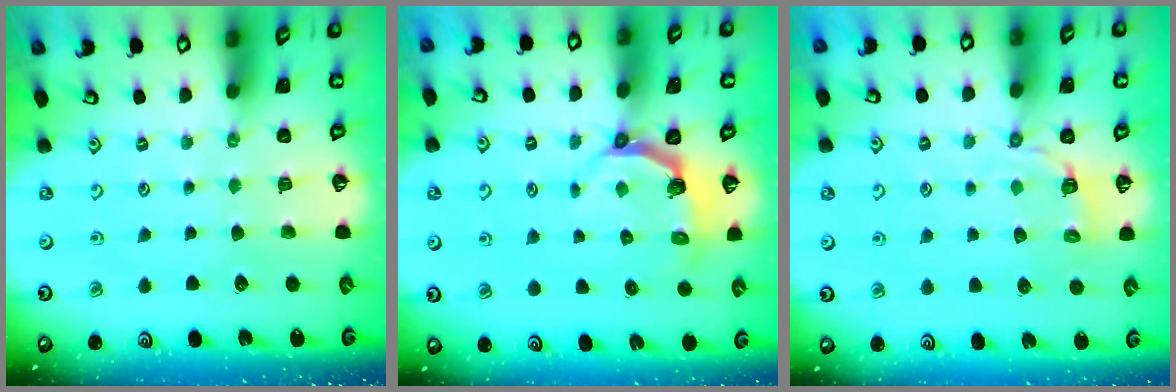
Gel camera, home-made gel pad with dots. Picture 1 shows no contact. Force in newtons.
{"total": 4.3, "press": 2.9, "slide": 3.1}
{"total": 3.0, "press": 1.6, "slide": 2.5}